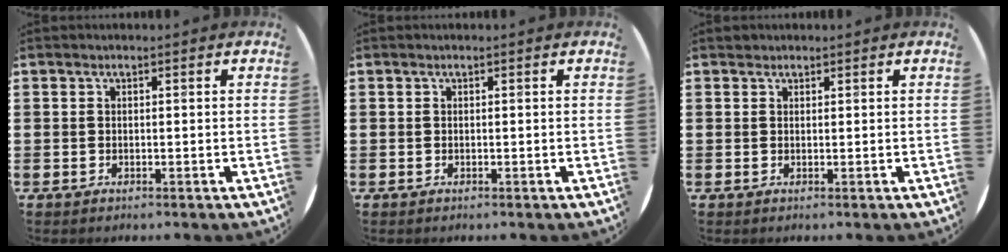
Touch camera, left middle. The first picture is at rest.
{"total": 0.0}
{"total": 0.7, "force": [0.6, 0.2, -0.2], "torque": [0.004, 0.005, 0.011]}